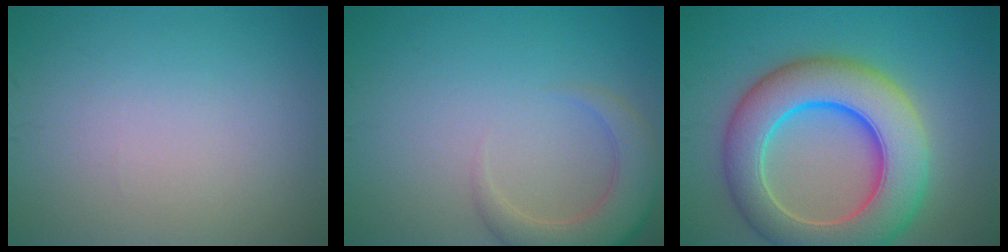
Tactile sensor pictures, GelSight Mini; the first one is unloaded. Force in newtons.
{"total": 4.7, "press": 4.6, "slide": 0.8}
{"total": 11.3, "press": 11.3, "slide": 0.4}